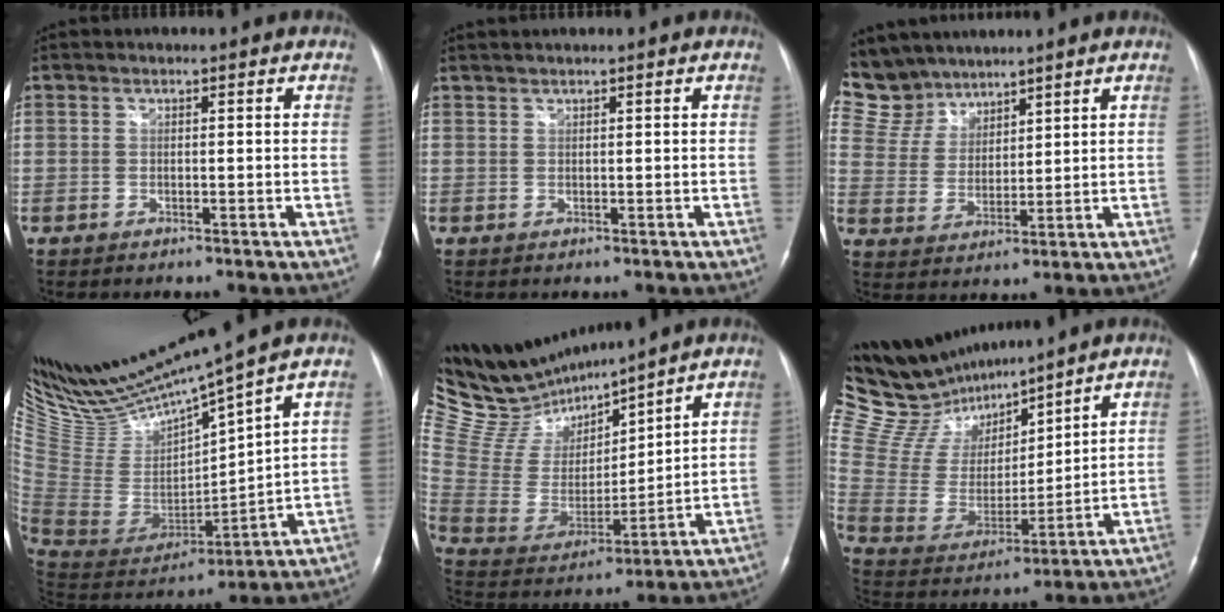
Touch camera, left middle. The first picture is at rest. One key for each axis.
{"total": 0.9, "fx": 0.8, "fy": -0.1, "fz": 0.3, "tx": -0.007, "ty": 0.009, "tz": 0.021}
{"total": 8.6, "fx": 7.8, "fy": 3.6, "fz": 0.0, "tx": -0.008, "ty": 0.012, "tz": 0.170}
{"total": 17.2, "fx": 15.4, "fy": -0.6, "fz": 7.6, "tx": -0.156, "ty": -0.030, "tz": 0.313}
{"total": 16.9, "fx": 15.9, "fy": 2.6, "fz": 5.2, "tx": -0.115, "ty": -0.004, "tz": 0.309}
{"total": 16.3, "fx": 15.0, "fy": 3.9, "fz": 4.9, "tx": -0.104, "ty": 0.006, "tz": 0.293}